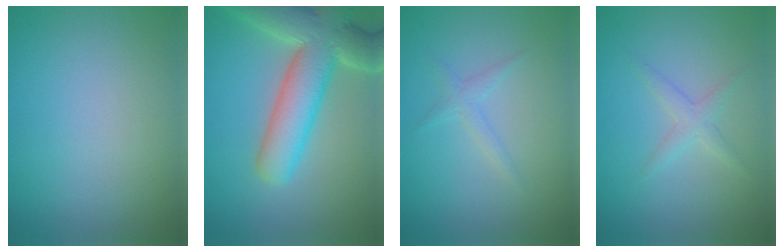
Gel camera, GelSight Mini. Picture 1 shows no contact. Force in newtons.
{"total": 9.8, "press": 9.7, "slide": 0.9}
{"total": 1.2, "press": 1.2, "slide": 0.0}
{"total": 1.6, "press": 1.6, "slide": 0.1}